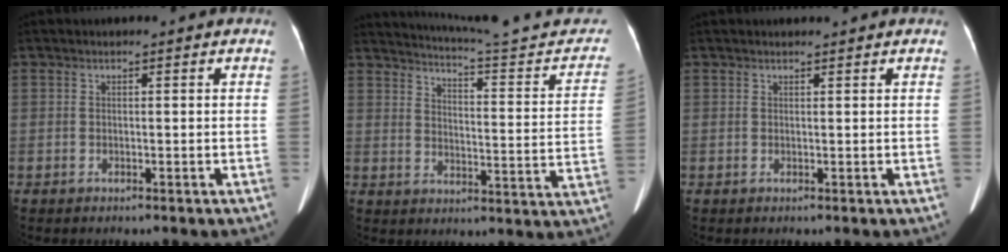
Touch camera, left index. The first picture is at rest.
{"total": 21.5, "force": [20.2, 1.6, 7.2], "torque": [-0.091, -0.061, 0.250]}
{"total": 1.3, "force": [1.3, 0.2, 0.2], "torque": [-0.008, 0.009, 0.021]}